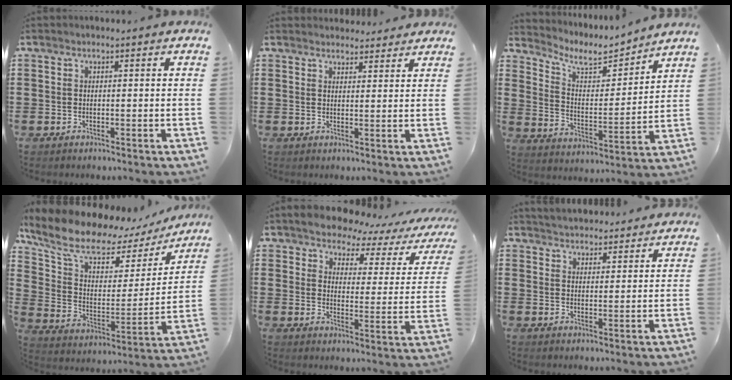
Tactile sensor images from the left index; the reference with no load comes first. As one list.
[{"total": 2.7, "force": [2.6, 0.5, 0.0], "torque": [-0.007, -0.006, 0.051]}, {"total": 6.7, "force": [5.7, 1.9, 3.0], "torque": [-0.078, -0.033, 0.093]}, {"total": 10.8, "force": [7.9, 4.3, 5.9], "torque": [-0.141, -0.041, 0.136]}, {"total": 4.8, "force": [4.6, 1.0, 1.0], "torque": [-0.050, -0.029, 0.076]}, {"total": 3.4, "force": [3.4, 0.0, -0.1], "torque": [-0.009, -0.015, 0.062]}]